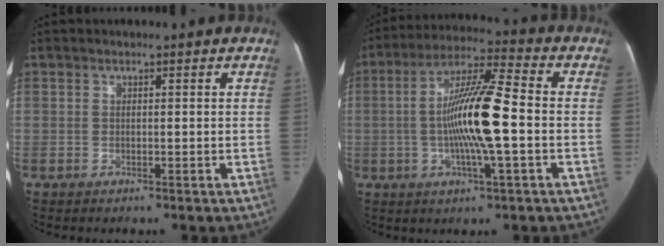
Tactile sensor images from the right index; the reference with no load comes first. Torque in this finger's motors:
{"motor_torque": [1.51, -0.63, 0.50, 0.21]}